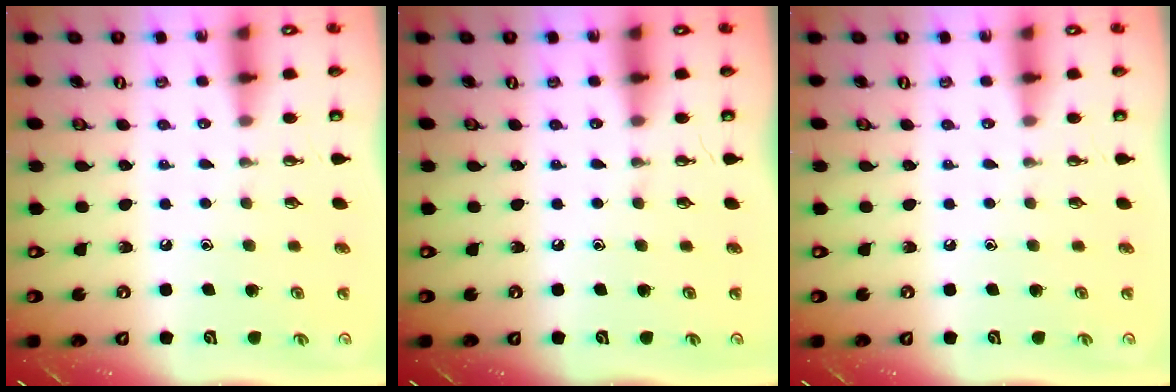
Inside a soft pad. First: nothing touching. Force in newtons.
{"total": 0.0}
{"total": 0.0}